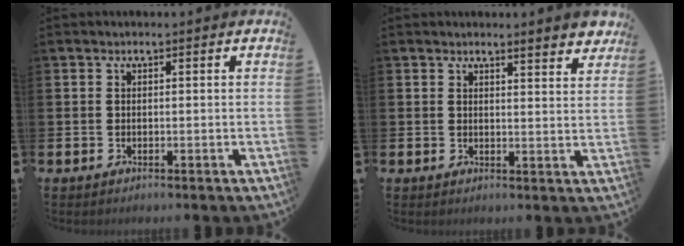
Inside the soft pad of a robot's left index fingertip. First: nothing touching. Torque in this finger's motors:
{"motor_torque": [0.33, -0.20, 0.28, 0.06]}